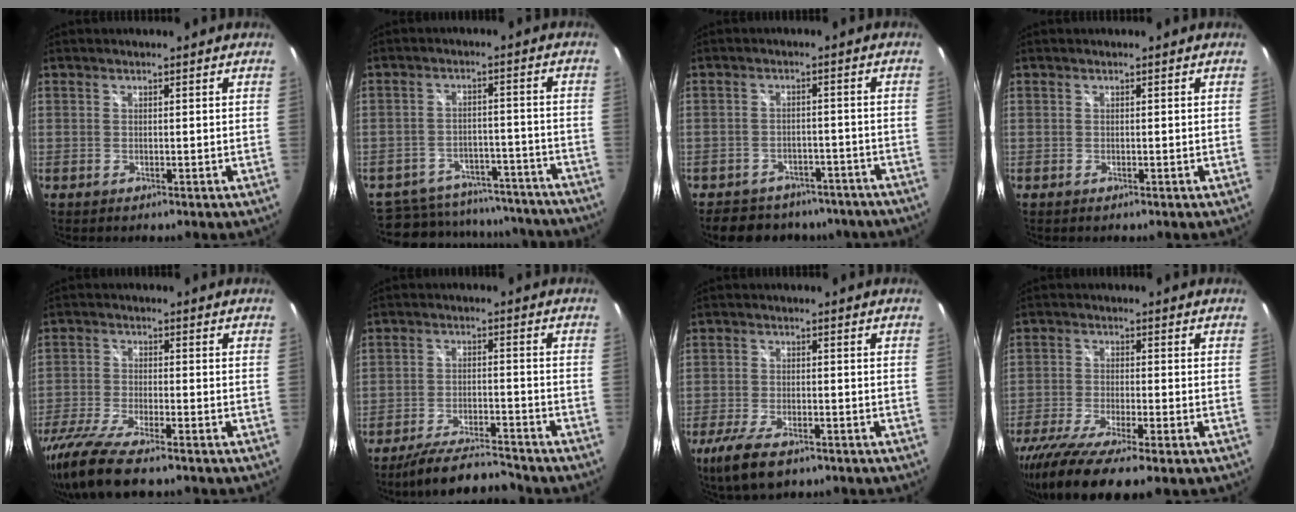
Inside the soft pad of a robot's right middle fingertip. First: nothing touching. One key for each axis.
{"total": 21.6, "fx": -17.7, "fy": 9.8, "fz": 7.5, "tx": -0.169, "ty": 0.025, "tz": -0.209}
{"total": 16.1, "fx": -13.1, "fy": 7.6, "fz": 5.6, "tx": -0.124, "ty": 0.015, "tz": -0.158}
{"total": 0.0}
{"total": 12.9, "fx": -10.0, "fy": 2.3, "fz": 7.8, "tx": -0.175, "ty": -0.048, "tz": -0.184}
{"total": 11.3, "fx": -10.3, "fy": 1.1, "fz": 4.4, "tx": -0.103, "ty": -0.006, "tz": -0.170}
{"total": 8.9, "fx": -5.9, "fy": 3.0, "fz": 5.8, "tx": -0.143, "ty": -0.029, "tz": -0.106}
{"total": 13.7, "fx": -9.9, "fy": 2.0, "fz": 9.3, "tx": -0.192, "ty": -0.053, "tz": -0.172}